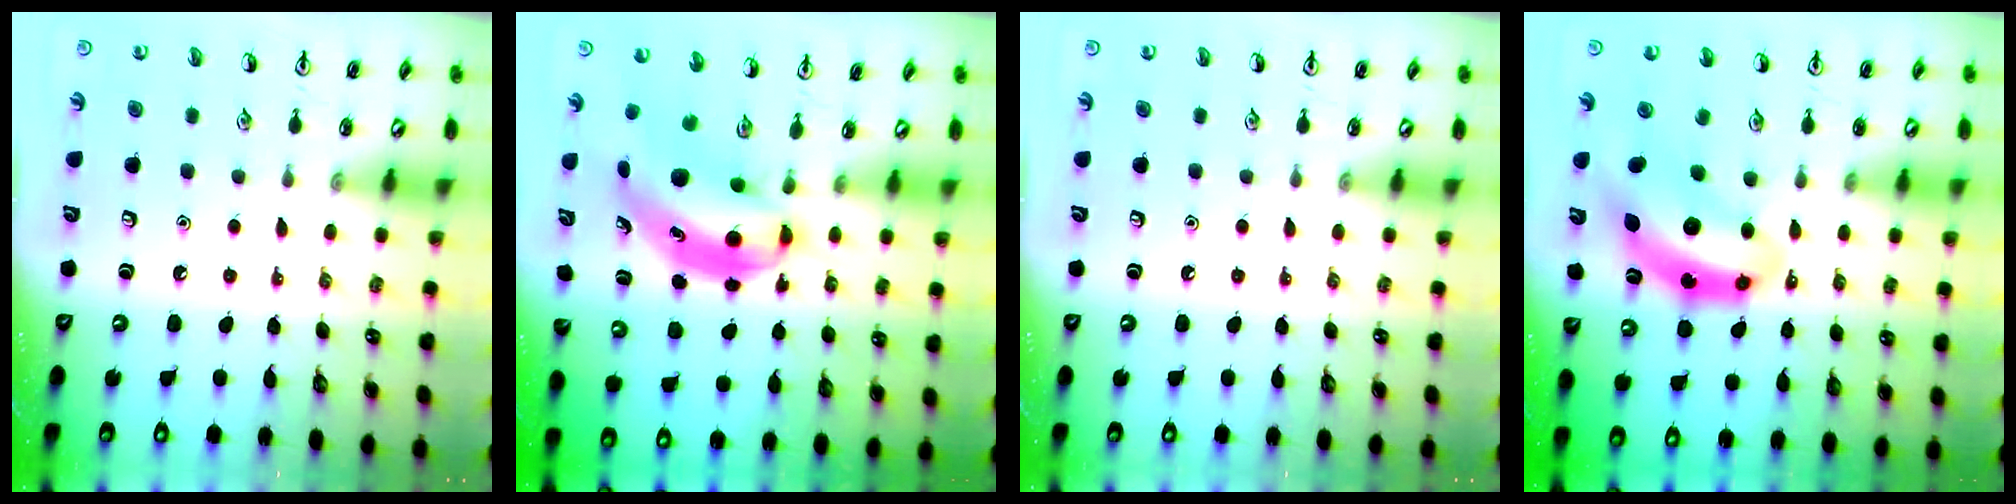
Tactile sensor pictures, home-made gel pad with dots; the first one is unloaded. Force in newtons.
{"total": 7.1, "press": 6.9, "slide": 1.8}
{"total": 0.0}
{"total": 10.0, "press": 9.5, "slide": 2.9}